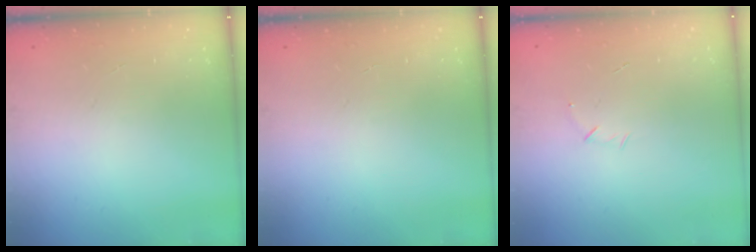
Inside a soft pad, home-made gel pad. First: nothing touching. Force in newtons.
{"total": 0.0}
{"total": 3.3, "press": 3.1, "slide": 0.9}